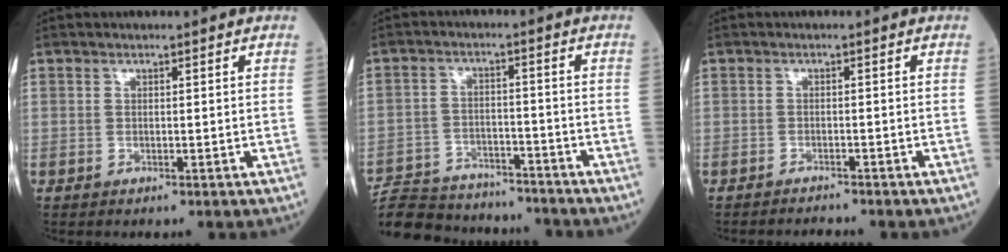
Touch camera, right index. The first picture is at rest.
{"total": 17.0, "force": [-15.7, 4.2, 4.8], "torque": [-0.109, 0.007, -0.235]}
{"total": 2.3, "force": [-2.2, -0.4, -0.1], "torque": [0.001, -0.009, -0.035]}